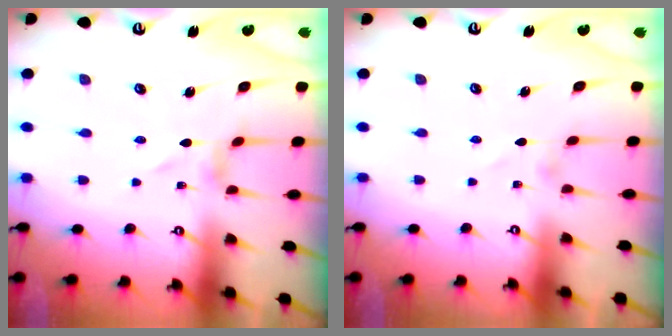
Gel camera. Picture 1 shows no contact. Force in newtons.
{"total": 0.9, "press": 0.9, "slide": 0.1}